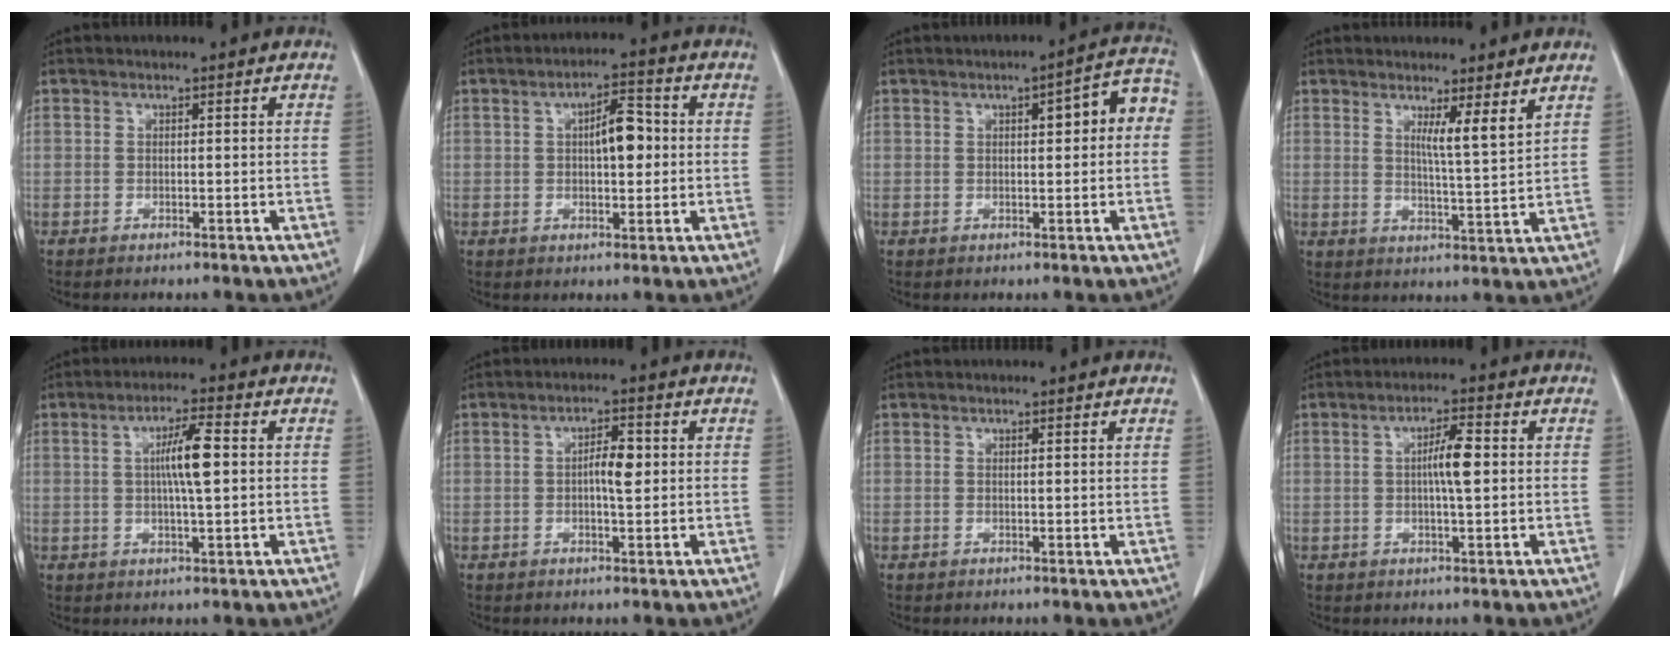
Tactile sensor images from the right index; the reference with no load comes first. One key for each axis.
{"total": 6.2, "fx": 0.7, "fy": 2.2, "fz": 5.7, "tx": -0.091, "ty": 0.012, "tz": 0.010}
{"total": 6.4, "fx": 1.1, "fy": 1.8, "fz": 6.1, "tx": -0.070, "ty": 0.029, "tz": 0.008}
{"total": 4.7, "fx": 3.0, "fy": -0.5, "fz": 3.6, "tx": -0.062, "ty": -0.018, "tz": 0.051}
{"total": 6.4, "fx": 0.9, "fy": 0.4, "fz": 6.3, "tx": -0.110, "ty": 0.002, "tz": 0.014}
{"total": 3.8, "fx": 0.3, "fy": 0.9, "fz": 3.7, "tx": -0.063, "ty": 0.003, "tz": 0.003}
{"total": 0.7, "fx": 0.6, "fy": -0.2, "fz": 0.4, "tx": -0.012, "ty": -0.005, "tz": 0.009}
{"total": 4.8, "fx": 0.5, "fy": 0.5, "fz": 4.8, "tx": -0.083, "ty": 0.003, "tz": 0.006}